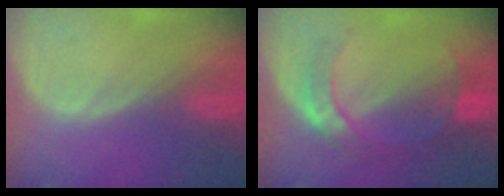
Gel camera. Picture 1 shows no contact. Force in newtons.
{"total": 7.1, "press": 6.5, "slide": 2.9}